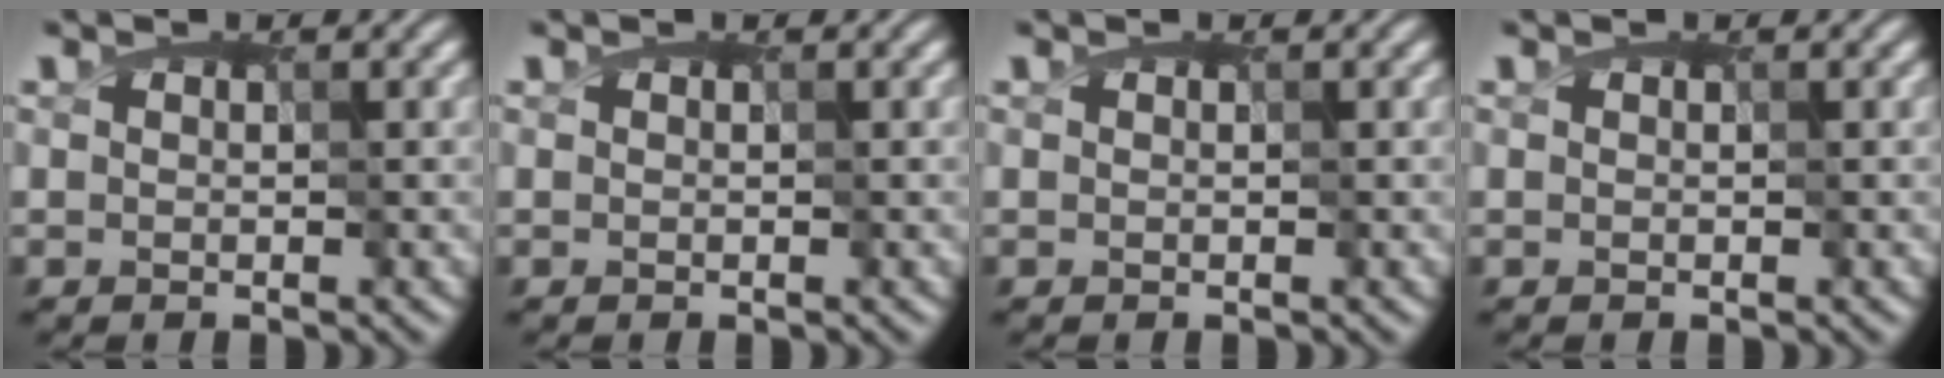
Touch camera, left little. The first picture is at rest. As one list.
[{"total": 0.0}, {"total": 0.0}, {"total": 0.0}]